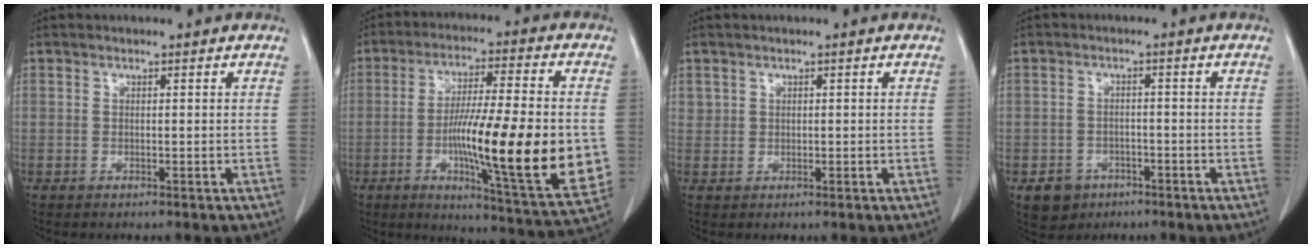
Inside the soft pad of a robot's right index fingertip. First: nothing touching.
{"total": 22.0, "force": [-3.1, 2.2, 21.7], "torque": [-0.296, -0.016, -0.044]}
{"total": 1.3, "force": [0.7, 1.1, 0.0], "torque": [0.009, 0.005, 0.011]}
{"total": 4.3, "force": [-2.2, 3.6, 0.7], "torque": [-0.006, 0.012, -0.026]}